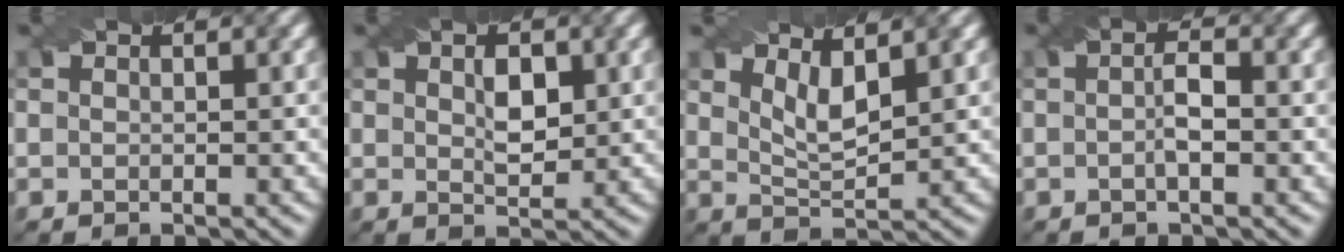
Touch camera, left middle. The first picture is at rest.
{"total": 2.6, "force": [0.8, 1.4, 2.1], "torque": [-0.037, -0.001, 0.017]}
{"total": 3.1, "force": [1.8, 1.0, 2.3], "torque": [-0.050, -0.007, 0.035]}
{"total": 1.9, "force": [-0.3, 0.4, 1.9], "torque": [-0.036, 0.003, -0.007]}